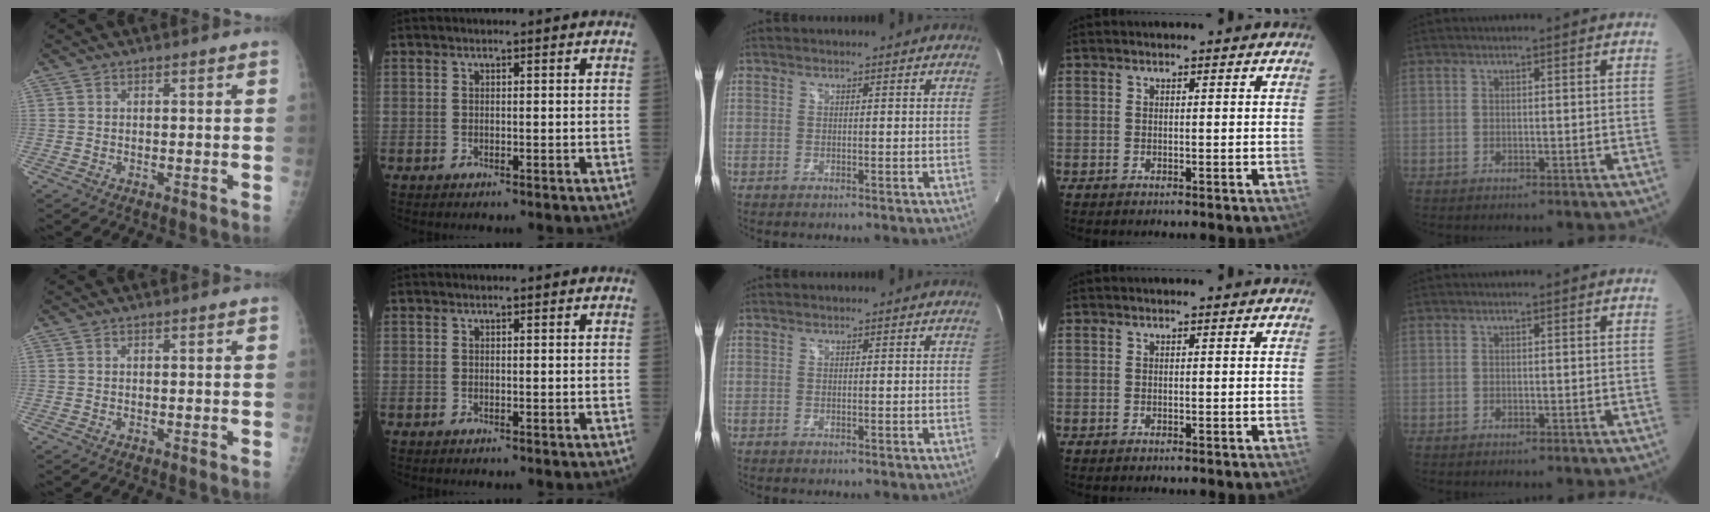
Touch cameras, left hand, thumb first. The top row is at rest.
{}